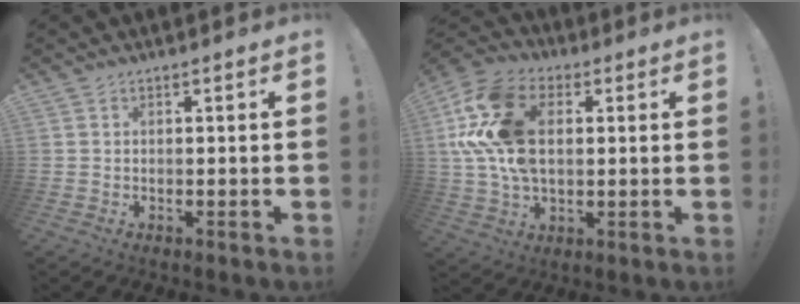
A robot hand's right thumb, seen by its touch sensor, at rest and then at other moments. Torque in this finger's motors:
{"motor_torque": [2.41, 2.24, 1.49, -0.06, 0.38]}